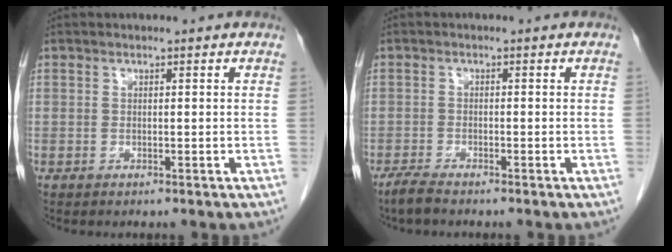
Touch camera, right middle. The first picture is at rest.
{"total": 2.6, "force": [-2.2, 0.2, 1.3], "torque": [-0.034, -0.007, -0.042]}